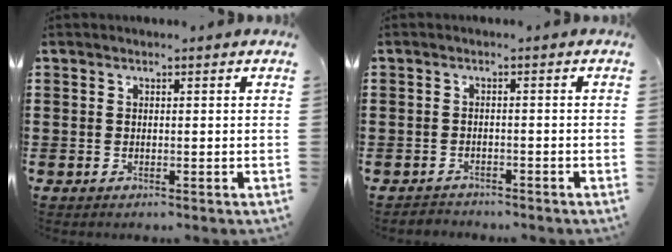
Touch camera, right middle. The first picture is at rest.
{"total": 1.5, "force": [-1.5, 0.4, -0.2], "torque": [-0.001, 0.002, -0.035]}